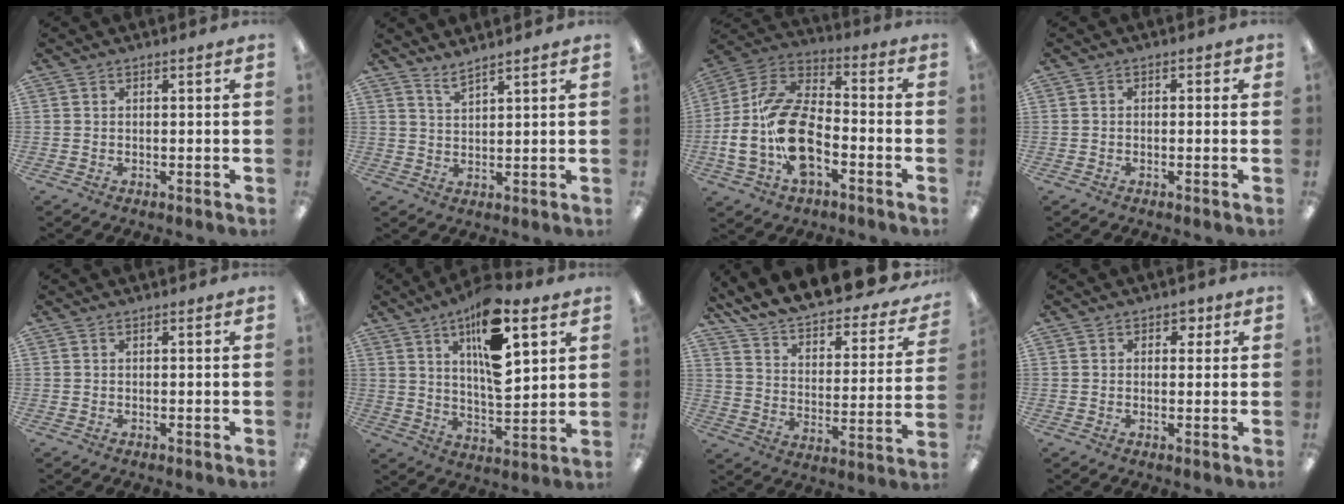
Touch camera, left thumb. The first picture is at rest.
{"total": 3.3, "force": [3.1, -0.2, 1.1], "torque": [-0.028, -0.014, 0.056]}
{"total": 18.7, "force": [-6.5, 11.0, 13.7], "torque": [-0.288, 0.027, -0.115]}
{"total": 1.5, "force": [-1.1, 0.8, 0.5], "torque": [-0.008, 0.006, -0.022]}
{"total": 0.0}
{"total": 17.3, "force": [8.7, 6.6, 13.4], "torque": [-0.204, -0.040, 0.141]}
{"total": 12.6, "force": [11.8, 2.5, 3.7], "torque": [-0.082, -0.101, 0.201]}
{"total": 2.3, "force": [0.8, 1.9, 1.0], "torque": [-0.005, 0.001, 0.010]}